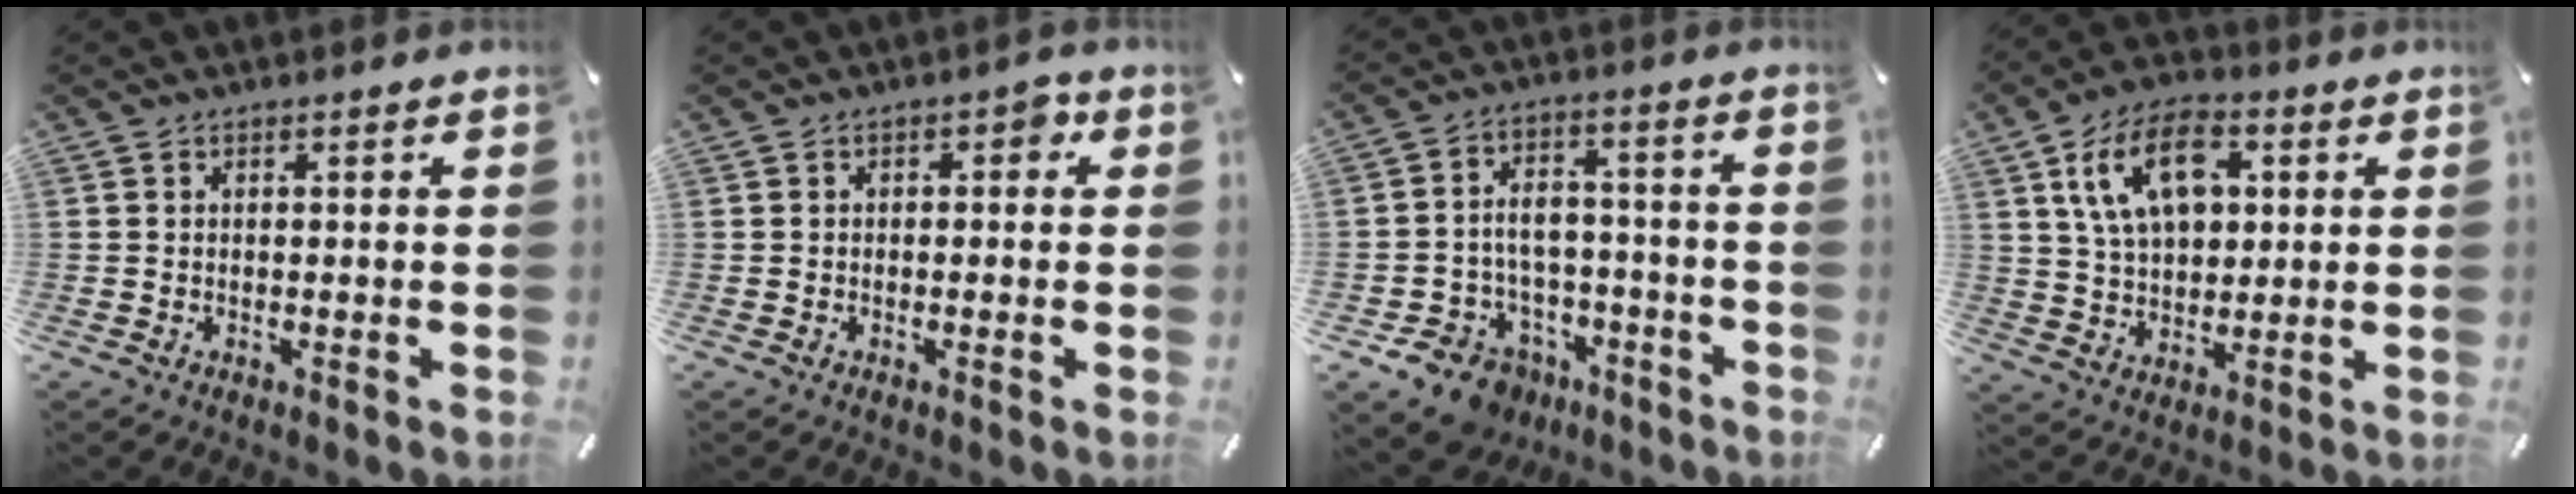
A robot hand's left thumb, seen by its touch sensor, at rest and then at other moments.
{"total": 2.4, "force": [-0.1, 1.5, 1.9], "torque": [-0.023, 0.007, -0.010]}
{"total": 10.1, "force": [-5.7, 7.8, 3.2], "torque": [-0.061, 0.043, -0.094]}
{"total": 13.7, "force": [4.4, 9.0, 9.2], "torque": [-0.172, 0.006, 0.079]}